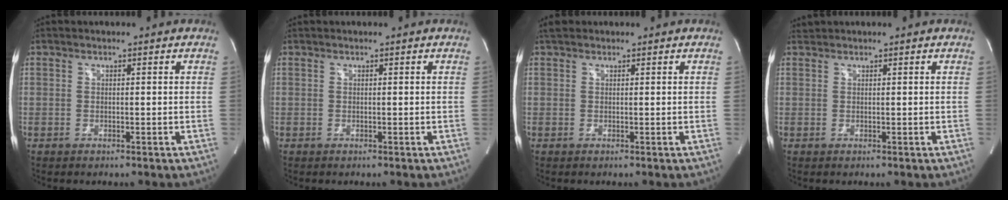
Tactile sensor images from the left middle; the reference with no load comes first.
{"total": 0.0}
{"total": 1.4, "force": [1.2, 0.7, 0.3], "torque": [-0.012, 0.020, 0.021]}
{"total": 0.7, "force": [0.6, 0.0, -0.2], "torque": [-0.006, 0.013, 0.017]}